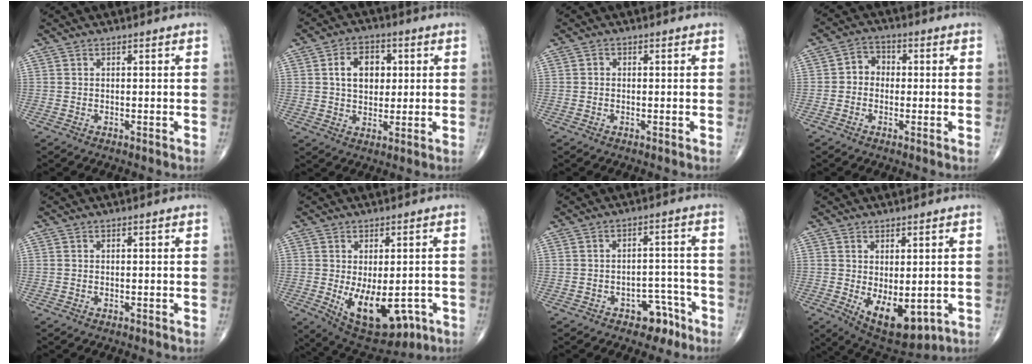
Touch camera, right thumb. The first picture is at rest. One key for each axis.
{"total": 8.5, "fx": 1.7, "fy": 6.1, "fz": 5.8, "tx": -0.060, "ty": 0.003, "tz": 0.027}
{"total": 0.7, "fx": -0.1, "fy": 0.6, "fz": 0.2, "tx": 0.006, "ty": 0.003, "tz": -0.006}
{"total": 4.2, "fx": -0.4, "fy": 3.7, "fz": 2.0, "tx": -0.008, "ty": 0.018, "tz": -0.019}
{"total": 0.0}
{"total": 14.0, "fx": -4.0, "fy": 7.5, "fz": 11.1, "tx": -0.148, "ty": -0.008, "tz": -0.037}
{"total": 5.9, "fx": -3.8, "fy": 3.7, "fz": 2.6, "tx": -0.003, "ty": 0.042, "tz": -0.051}
{"total": 10.4, "fx": -2.0, "fy": 5.2, "fz": 8.8, "tx": -0.117, "ty": -0.014, "tz": -0.008}